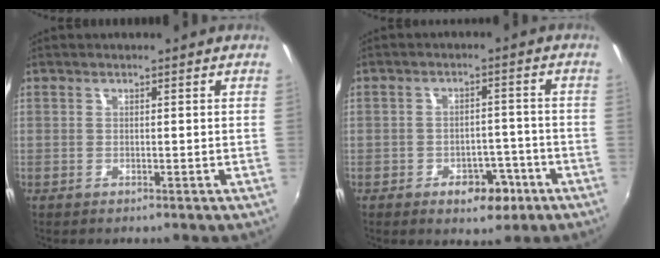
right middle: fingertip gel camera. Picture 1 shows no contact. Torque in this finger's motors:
{"motor_torque": [0.50, -0.45, 0.02, -0.01]}